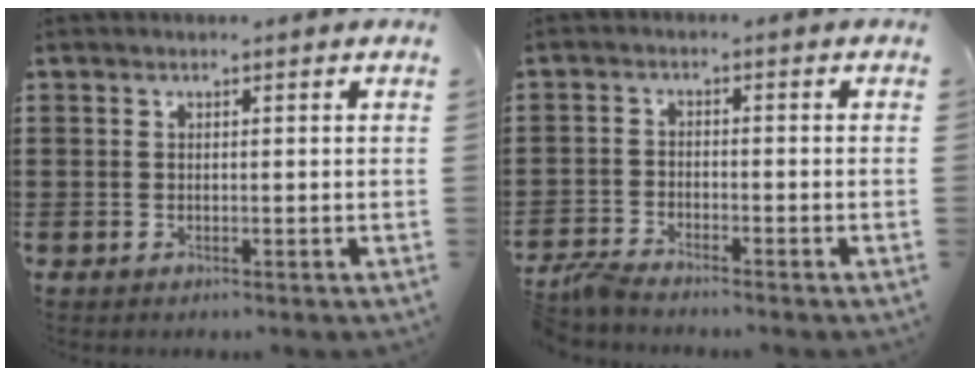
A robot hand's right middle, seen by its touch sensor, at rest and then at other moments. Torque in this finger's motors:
{"motor_torque": [0.80, -0.28, 0.34, 0.21]}